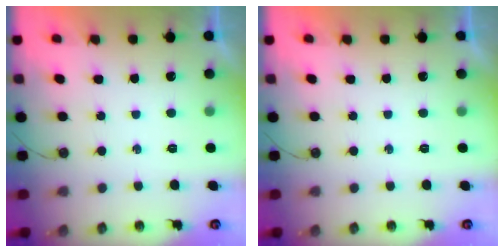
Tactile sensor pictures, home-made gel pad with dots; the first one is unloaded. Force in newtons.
{"total": 0.0}